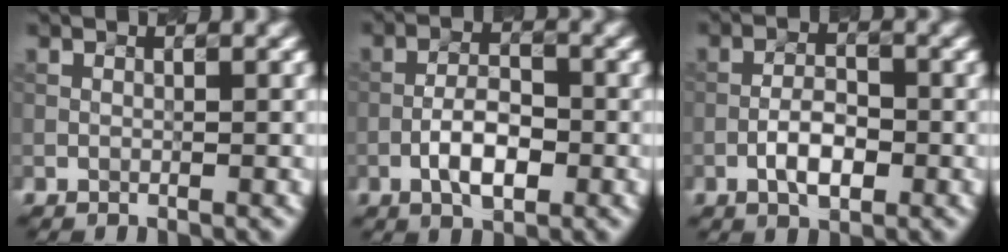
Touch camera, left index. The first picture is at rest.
{"total": 3.5, "force": [-1.7, 1.4, 2.8], "torque": [-0.050, 0.007, -0.026]}
{"total": 2.8, "force": [-1.4, 1.1, 2.2], "torque": [-0.041, 0.006, -0.021]}